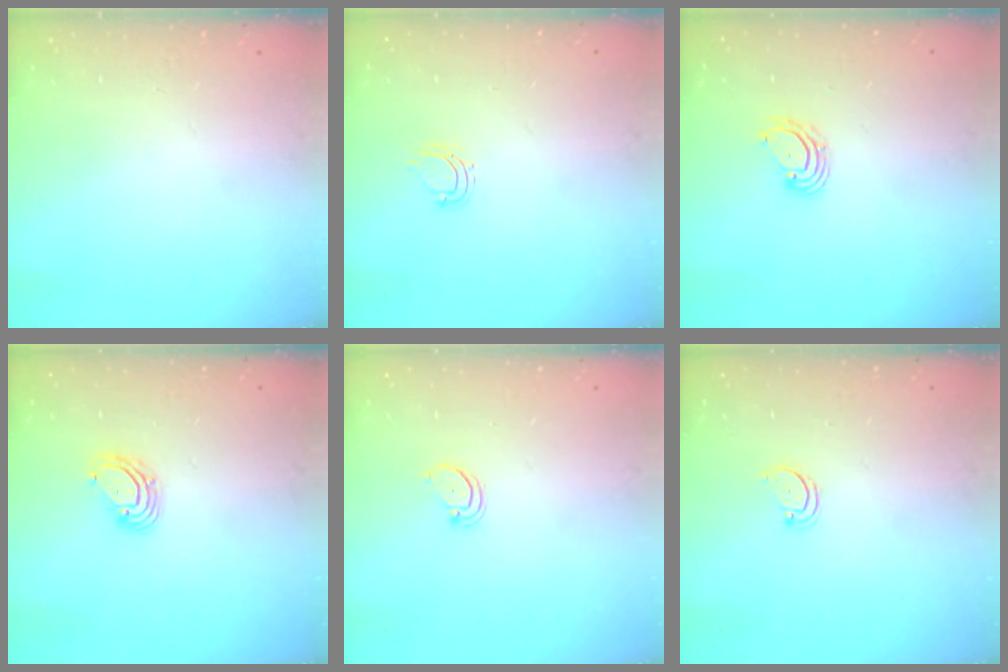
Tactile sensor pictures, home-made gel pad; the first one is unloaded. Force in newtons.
{"total": 4.7, "press": 4.6, "slide": 0.6}
{"total": 3.2, "press": 3.2, "slide": 0.1}
{"total": 5.6, "press": 5.6, "slide": 0.7}
{"total": 1.5, "press": 1.5, "slide": 0.2}
{"total": 2.7, "press": 2.7, "slide": 0.3}